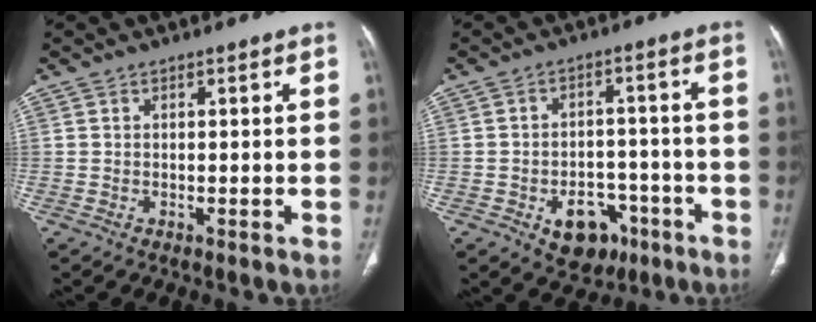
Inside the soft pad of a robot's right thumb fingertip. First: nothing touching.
{"total": 9.3, "force": [-4.4, 6.6, 4.9], "torque": [-0.033, 0.034, -0.053]}